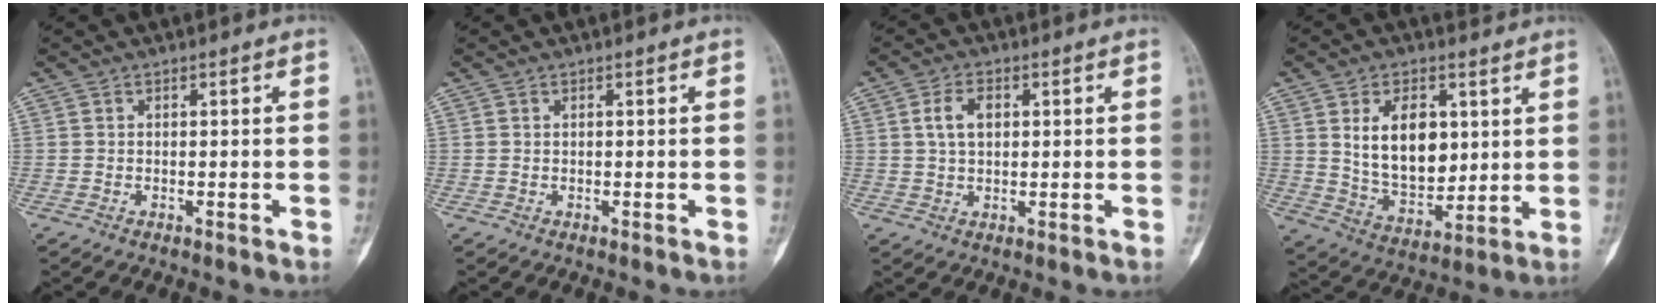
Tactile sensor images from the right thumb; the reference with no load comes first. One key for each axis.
{"total": 0.0}
{"total": 4.7, "fx": 1.1, "fy": 2.9, "fz": 3.5, "tx": -0.067, "ty": 0.005, "tz": 0.020}
{"total": 13.0, "fx": 4.1, "fy": 8.0, "fz": 9.4, "tx": -0.125, "ty": -0.031, "tz": 0.088}